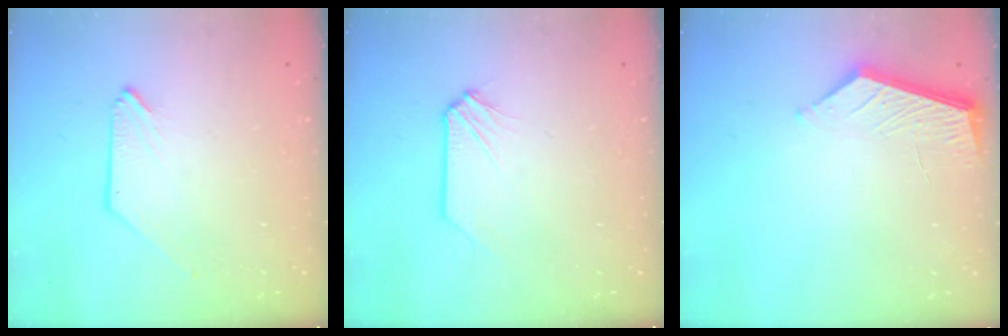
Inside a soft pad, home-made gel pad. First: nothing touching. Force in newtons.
{"total": 0.0}
{"total": 5.8, "press": 5.8, "slide": 0.4}